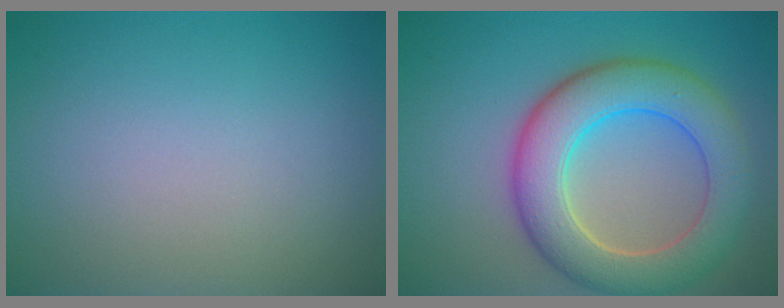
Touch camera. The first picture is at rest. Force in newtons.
{"total": 8.1, "press": 8.1, "slide": 0.6}